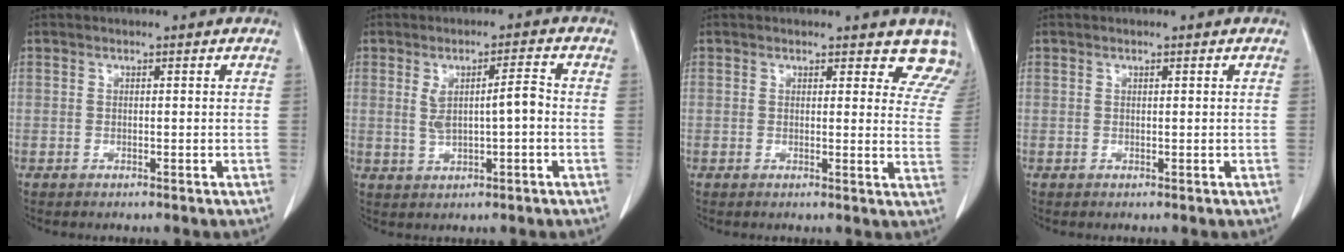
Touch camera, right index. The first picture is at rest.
{"total": 5.1, "force": [0.0, 1.1, 5.0], "torque": [-0.088, 0.011, 0.008]}
{"total": 7.5, "force": [6.9, 2.5, 1.5], "torque": [0.022, -0.026, 0.043]}
{"total": 0.0}